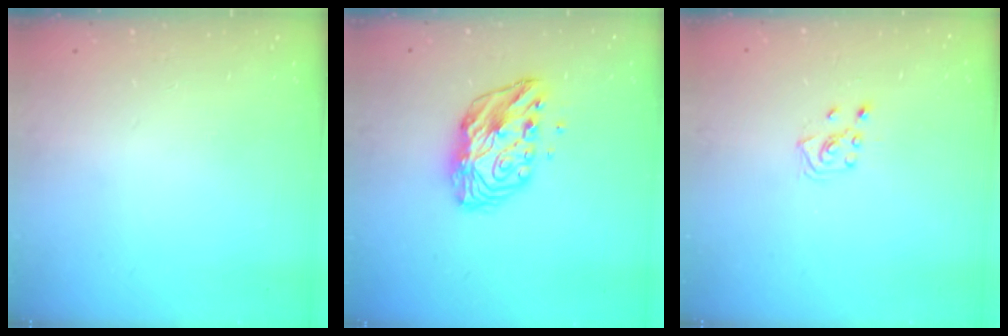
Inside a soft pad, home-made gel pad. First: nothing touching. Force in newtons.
{"total": 11.2, "press": 11.2, "slide": 0.9}
{"total": 4.4, "press": 4.3, "slide": 0.6}